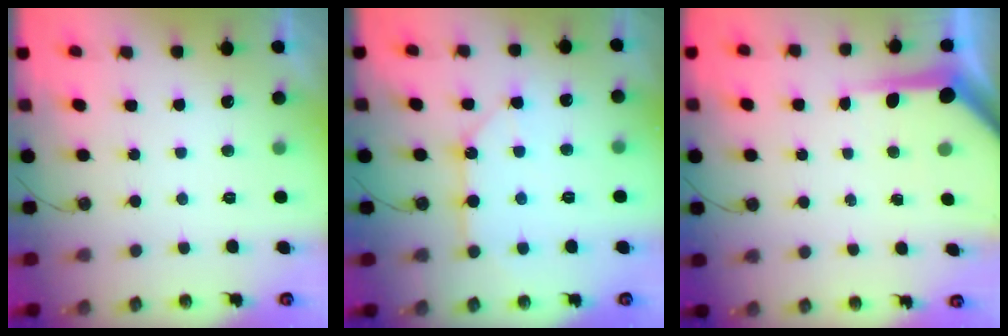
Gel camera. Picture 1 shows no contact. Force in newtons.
{"total": 10.3, "press": 10.3, "slide": 0.6}
{"total": 6.8, "press": 6.8, "slide": 0.5}